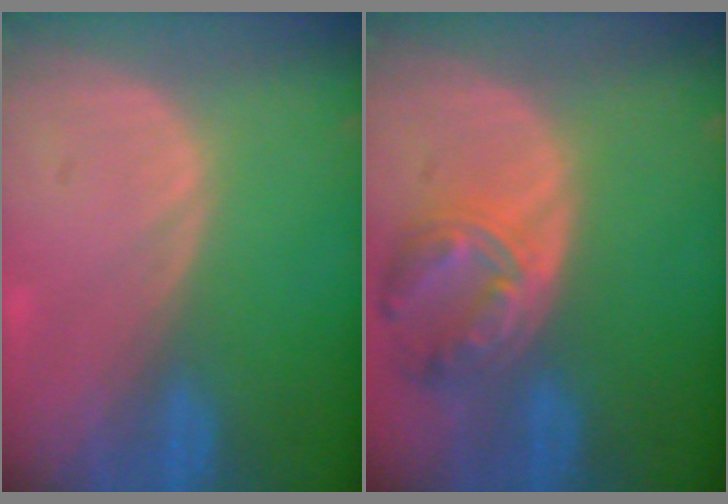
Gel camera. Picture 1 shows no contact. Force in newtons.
{"total": 8.0, "press": 7.0, "slide": 3.9}